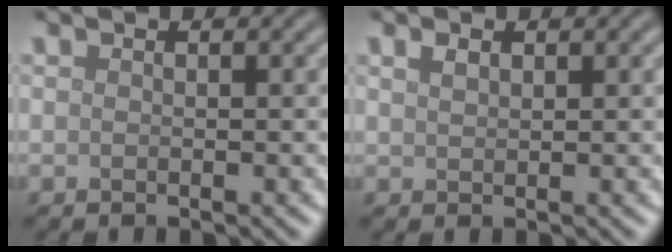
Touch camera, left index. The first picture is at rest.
{"total": 1.1, "force": [0.7, 0.5, 0.6], "torque": [-0.014, 0.003, 0.015]}